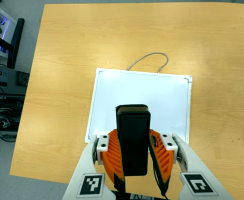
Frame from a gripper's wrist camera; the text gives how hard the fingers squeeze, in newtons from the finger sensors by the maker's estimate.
{"total": 7.0, "left": 5.9, "right": 8.1}